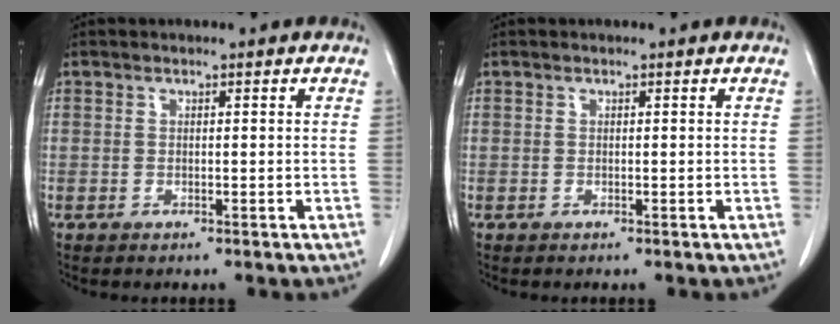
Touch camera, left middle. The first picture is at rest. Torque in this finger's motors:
{"motor_torque": [0.00, 0.00, 0.04, 0.00]}